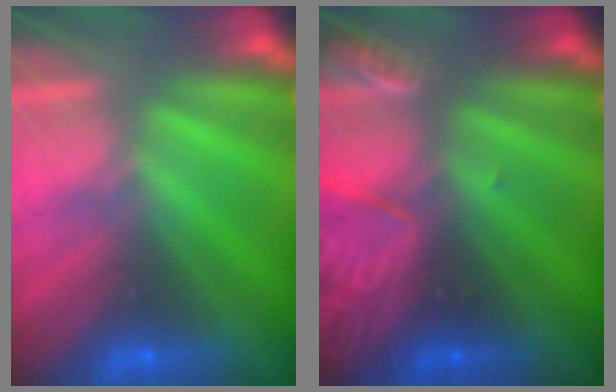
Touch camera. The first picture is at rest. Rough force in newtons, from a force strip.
{"total": 3.3}